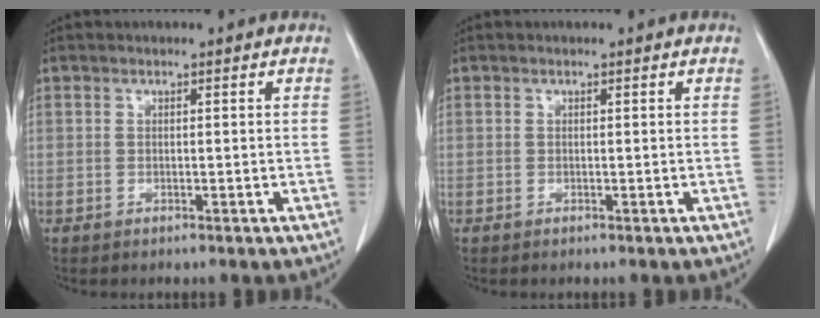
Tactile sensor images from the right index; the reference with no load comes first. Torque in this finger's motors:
{"motor_torque": [0.03, -0.02, -0.01, 0.02]}